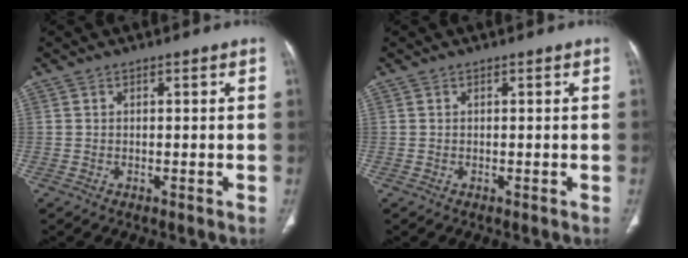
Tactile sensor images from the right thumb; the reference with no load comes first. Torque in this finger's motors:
{"motor_torque": [-0.02, 0.02, -0.22, 0.03, 0.02]}